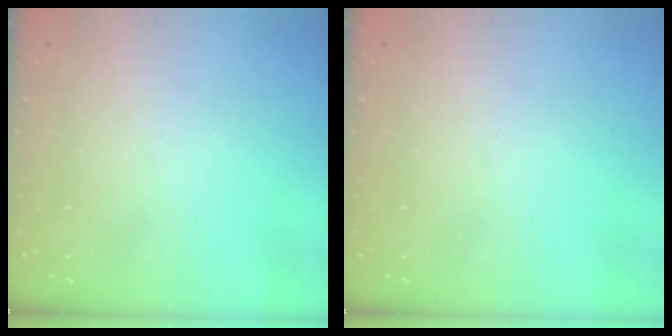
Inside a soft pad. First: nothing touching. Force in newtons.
{"total": 0.0}